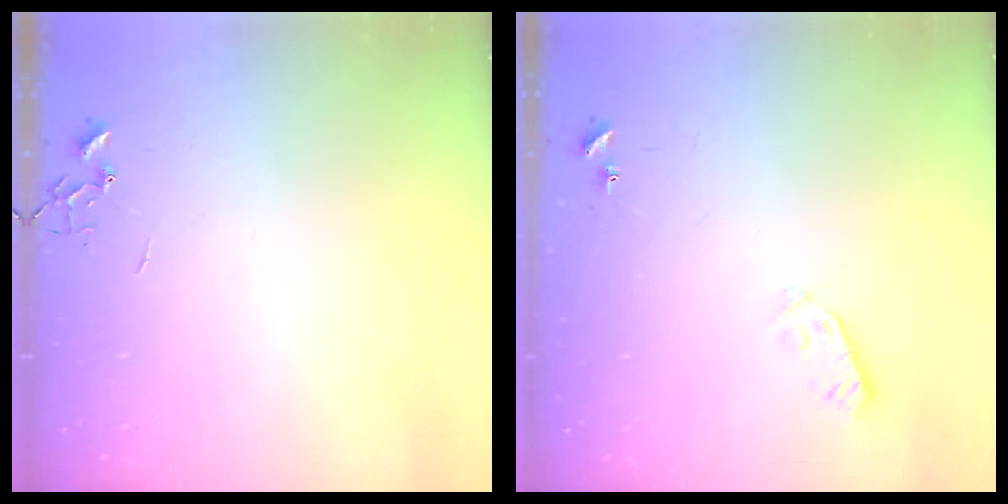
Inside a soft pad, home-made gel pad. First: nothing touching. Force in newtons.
{"total": 3.7, "press": 3.6, "slide": 0.9}